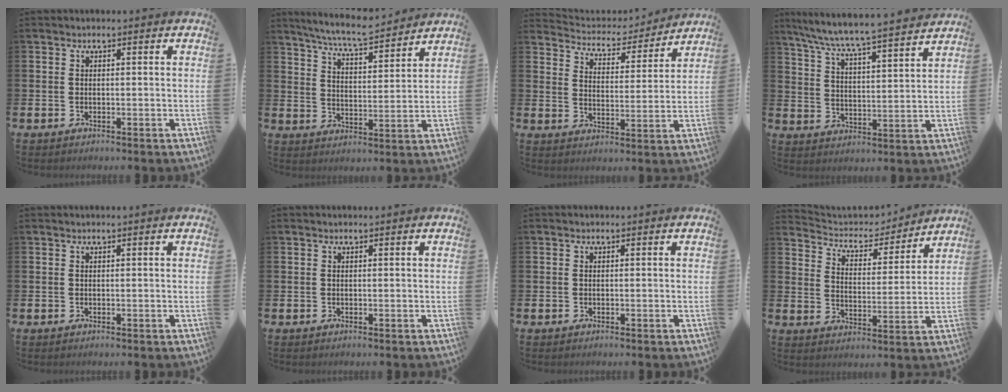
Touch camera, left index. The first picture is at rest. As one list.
[{"total": 7.2, "force": [6.8, 0.5, 2.2], "torque": [-0.065, -0.040, 0.120]}, {"total": 4.6, "force": [4.3, 1.6, 0.3], "torque": [-0.025, -0.042, 0.066]}, {"total": 7.2, "force": [6.9, 0.0, 2.1], "torque": [-0.068, -0.058, 0.116]}, {"total": 0.0}, {"total": 0.0}, {"total": 0.0}, {"total": 5.0, "force": [4.5, 2.0, 0.7], "torque": [-0.044, -0.038, 0.070]}]